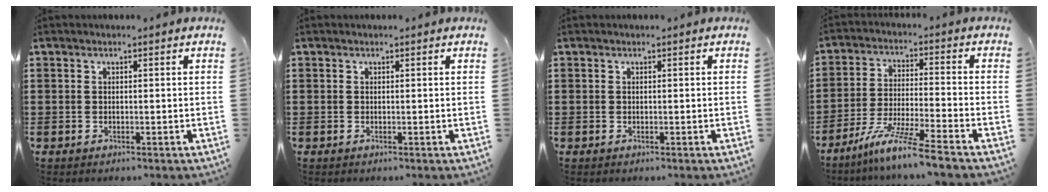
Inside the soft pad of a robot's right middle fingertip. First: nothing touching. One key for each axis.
{"total": 0.0}
{"total": 0.0}
{"total": 8.6, "fx": -7.1, "fy": -0.6, "fz": 4.8, "tx": -0.093, "ty": -0.012, "tz": -0.139}